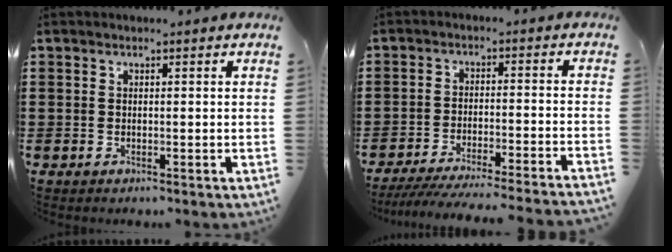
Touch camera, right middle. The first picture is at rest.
{"total": 5.2, "force": [-4.9, -0.4, 1.8], "torque": [-0.035, -0.014, -0.097]}